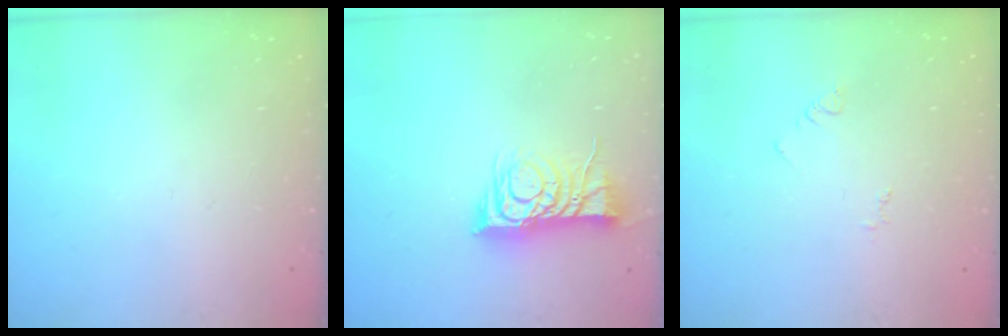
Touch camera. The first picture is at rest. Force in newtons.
{"total": 9.7, "press": 9.7, "slide": 0.6}
{"total": 2.9, "press": 2.9, "slide": 0.4}